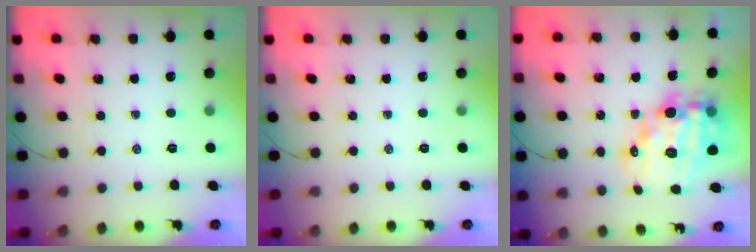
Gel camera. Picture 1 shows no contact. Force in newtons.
{"total": 0.0}
{"total": 16.6, "press": 16.0, "slide": 4.2}